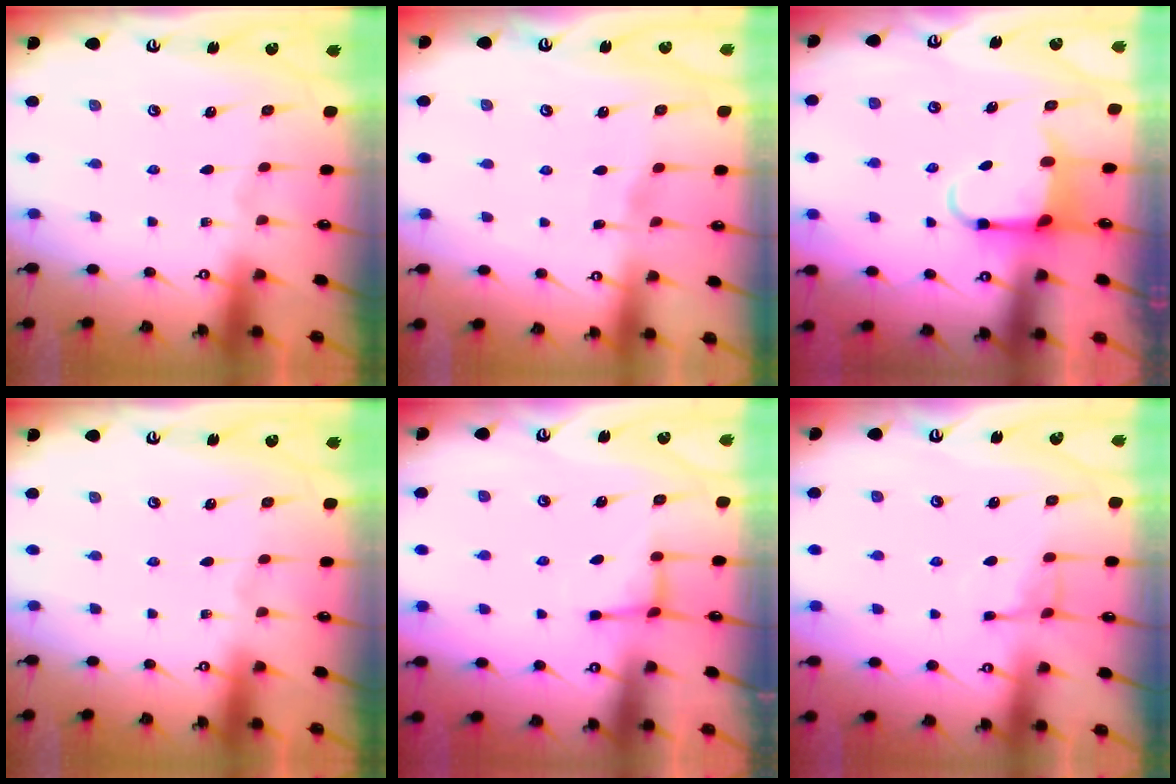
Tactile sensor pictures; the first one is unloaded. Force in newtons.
{"total": 2.8, "press": 2.8, "slide": 0.4}
{"total": 4.4, "press": 4.3, "slide": 1.1}
{"total": 0.0}
{"total": 3.7, "press": 3.6, "slide": 0.6}
{"total": 5.6, "press": 5.6, "slide": 0.8}